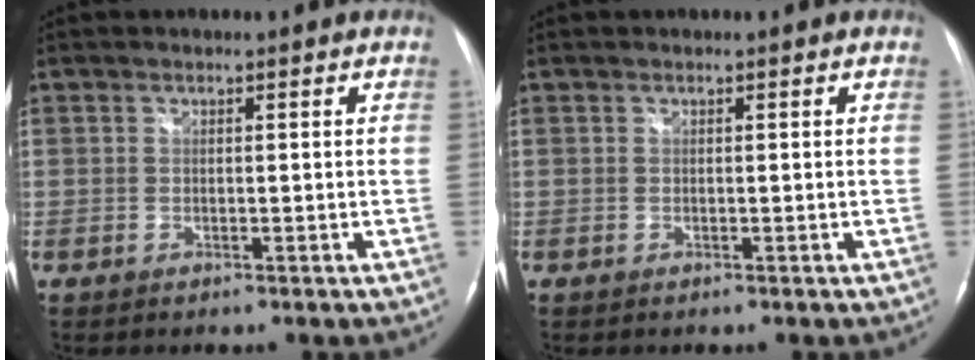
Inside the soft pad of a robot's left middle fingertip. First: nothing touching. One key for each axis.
{"total": 0.0}